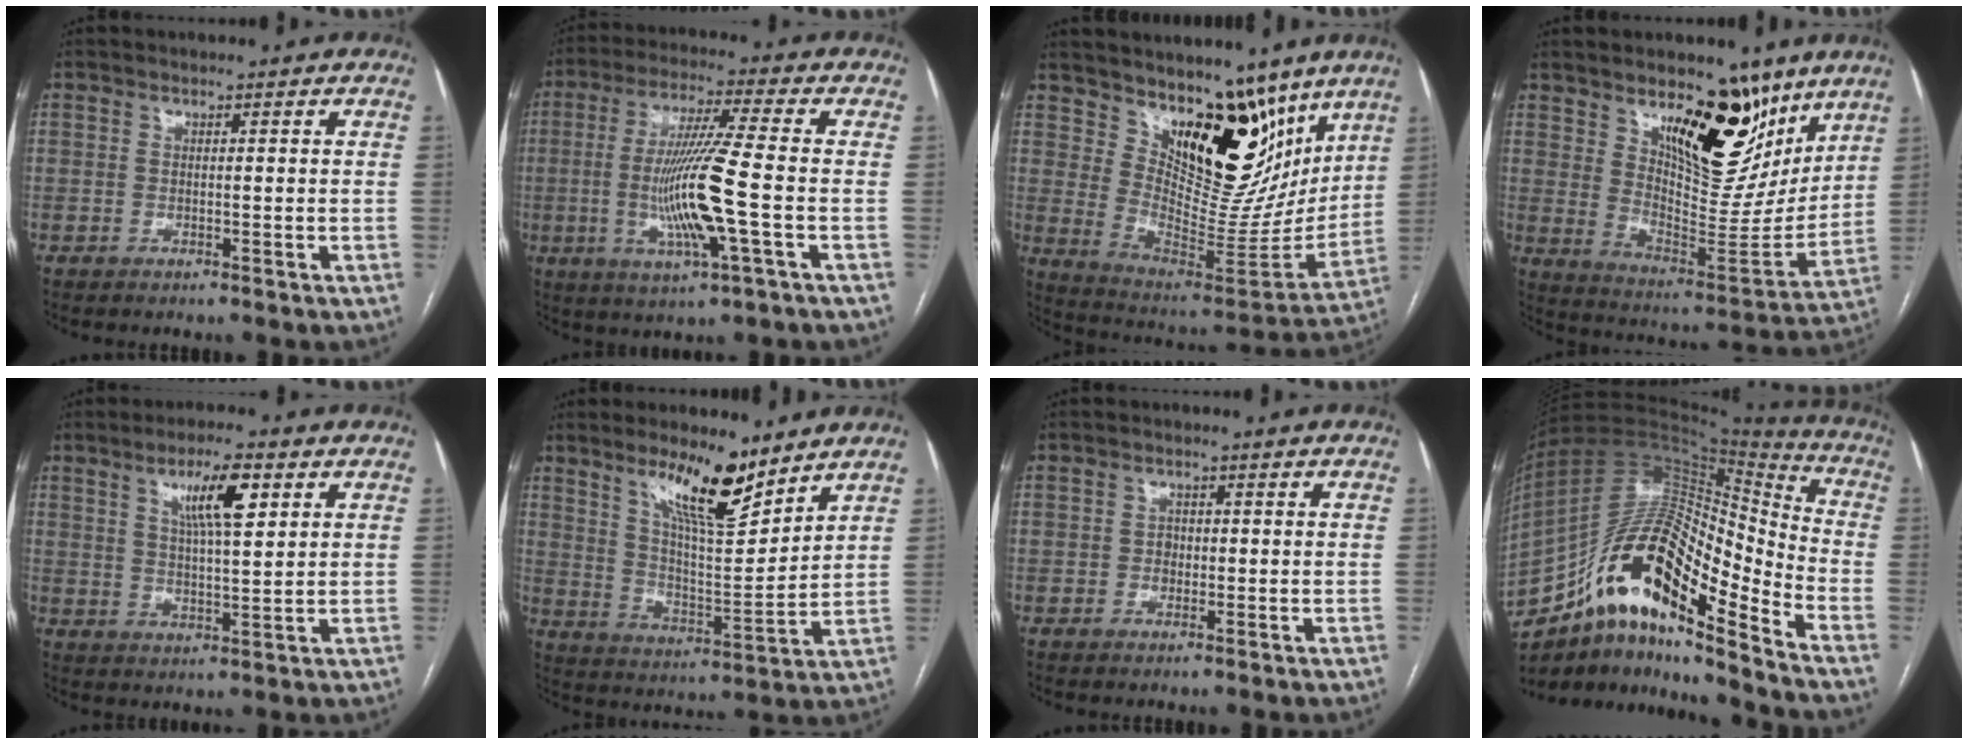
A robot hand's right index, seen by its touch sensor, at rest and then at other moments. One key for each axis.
{"total": 13.0, "fx": -2.2, "fy": -0.3, "fz": 12.8, "tx": -0.254, "ty": -0.010, "tz": -0.046}
{"total": 15.4, "fx": 10.5, "fy": 7.0, "fz": 8.9, "tx": -0.118, "ty": -0.011, "tz": 0.185}
{"total": 17.1, "fx": 10.9, "fy": 6.7, "fz": 11.4, "tx": -0.150, "ty": -0.029, "tz": 0.180}
{"total": 7.8, "fx": 3.5, "fy": 1.4, "fz": 6.9, "tx": -0.122, "ty": 0.005, "tz": 0.061}
{"total": 12.0, "fx": 8.6, "fy": 2.1, "fz": 8.0, "tx": -0.139, "ty": -0.012, "tz": 0.154}
{"total": 1.4, "fx": -0.2, "fy": 1.2, "fz": 0.7, "tx": -0.007, "ty": 0.004, "tz": -0.002}
{"total": 20.8, "fx": -12.3, "fy": 5.2, "fz": 16.0, "tx": -0.306, "ty": 0.032, "tz": -0.211}